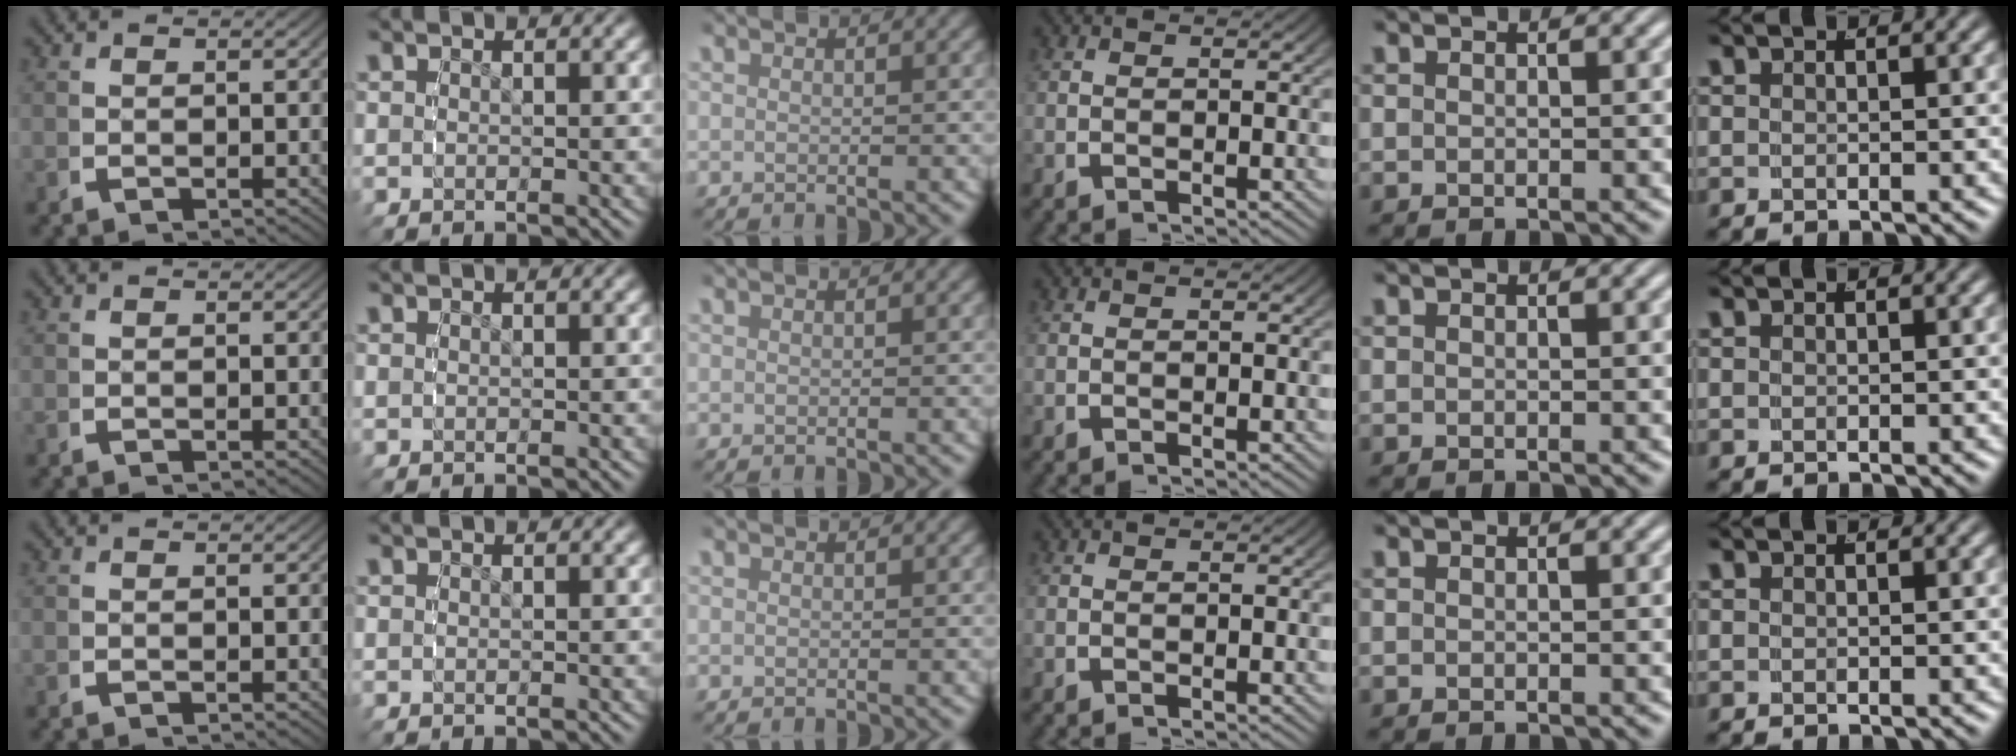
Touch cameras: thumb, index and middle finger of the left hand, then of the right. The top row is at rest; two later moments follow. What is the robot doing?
{"motion": "reach", "object": "photo album"}